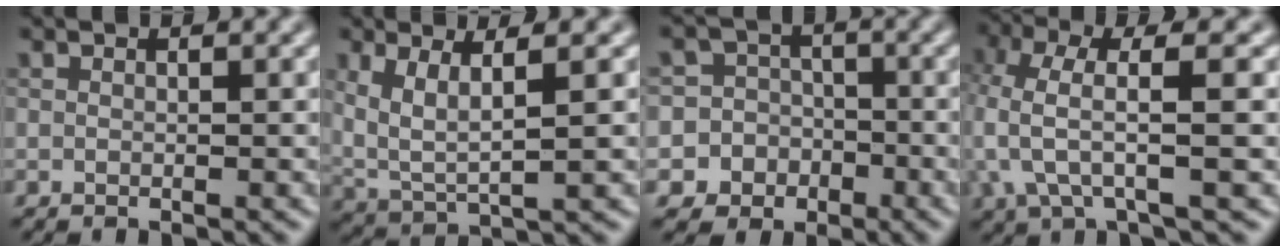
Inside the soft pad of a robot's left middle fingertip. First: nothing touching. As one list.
[{"total": 4.8, "force": [1.6, 1.6, 4.2], "torque": [-0.095, -0.008, 0.037]}, {"total": 7.5, "force": [-3.0, 6.9, 0.4], "torque": [0.003, 0.004, -0.073]}, {"total": 5.9, "force": [0.1, 1.8, 5.6], "torque": [-0.123, 0.001, -0.001]}]